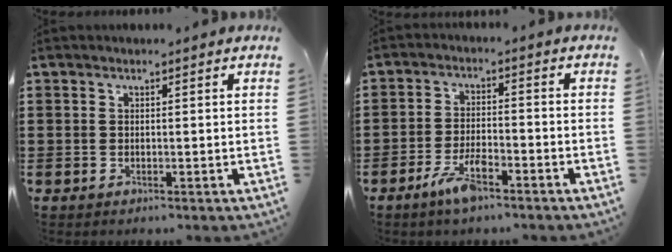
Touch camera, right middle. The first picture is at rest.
{"total": 5.8, "force": [-3.6, 1.8, 4.1], "torque": [-0.085, 0.003, -0.068]}